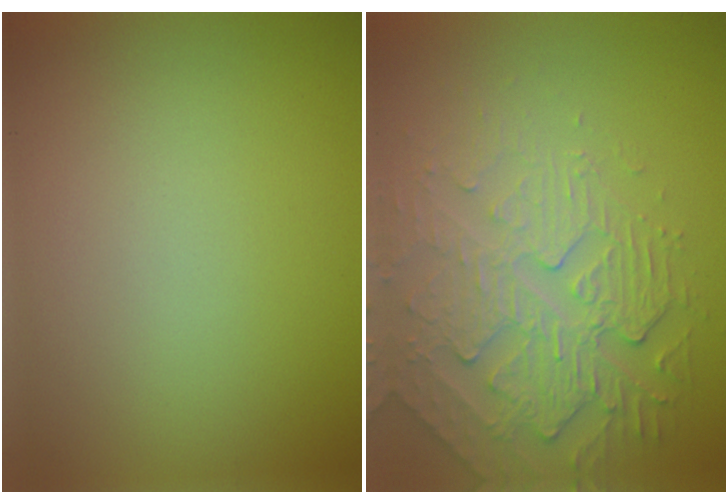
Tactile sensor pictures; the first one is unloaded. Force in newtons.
{"total": 4.5, "press": 4.1, "slide": 1.8}